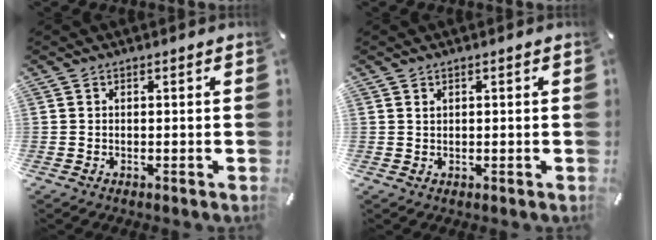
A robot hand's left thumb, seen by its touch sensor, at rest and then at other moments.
{"total": 0.8, "force": [0.4, 0.6, 0.4], "torque": [-0.009, 0.001, 0.008]}